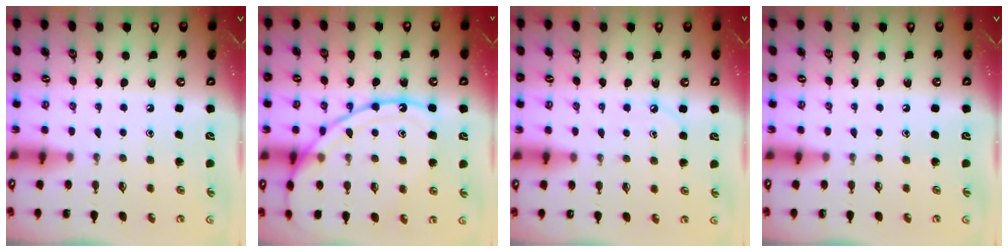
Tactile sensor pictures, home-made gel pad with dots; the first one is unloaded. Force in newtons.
{"total": 16.1, "press": 16.0, "slide": 1.6}
{"total": 3.6, "press": 3.5, "slide": 0.5}
{"total": 0.0}